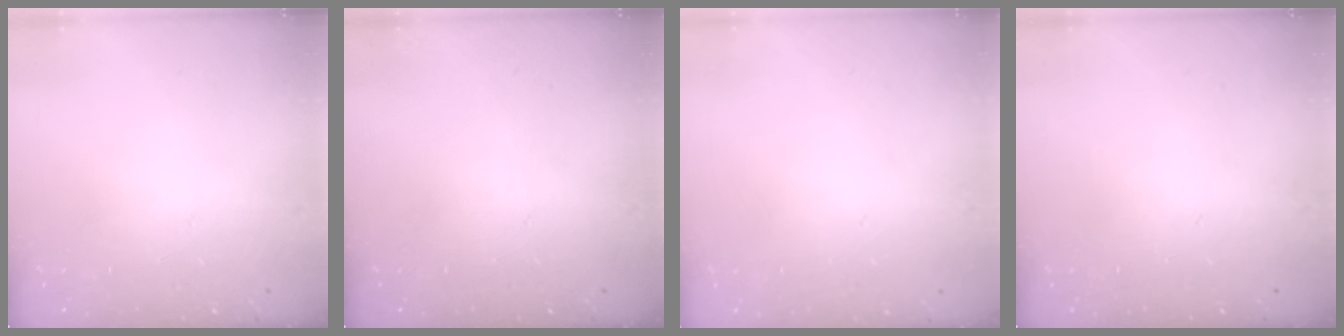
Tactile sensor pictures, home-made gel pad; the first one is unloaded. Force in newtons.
{"total": 0.0}
{"total": 0.0}
{"total": 0.0}